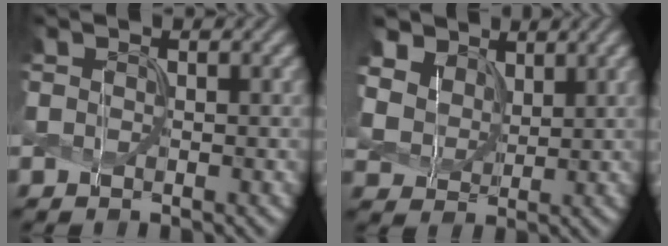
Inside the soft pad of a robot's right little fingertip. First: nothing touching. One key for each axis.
{"total": 7.8, "fx": 4.9, "fy": 5.1, "fz": 3.3, "tx": -0.127, "ty": 0.005, "tz": 0.096}